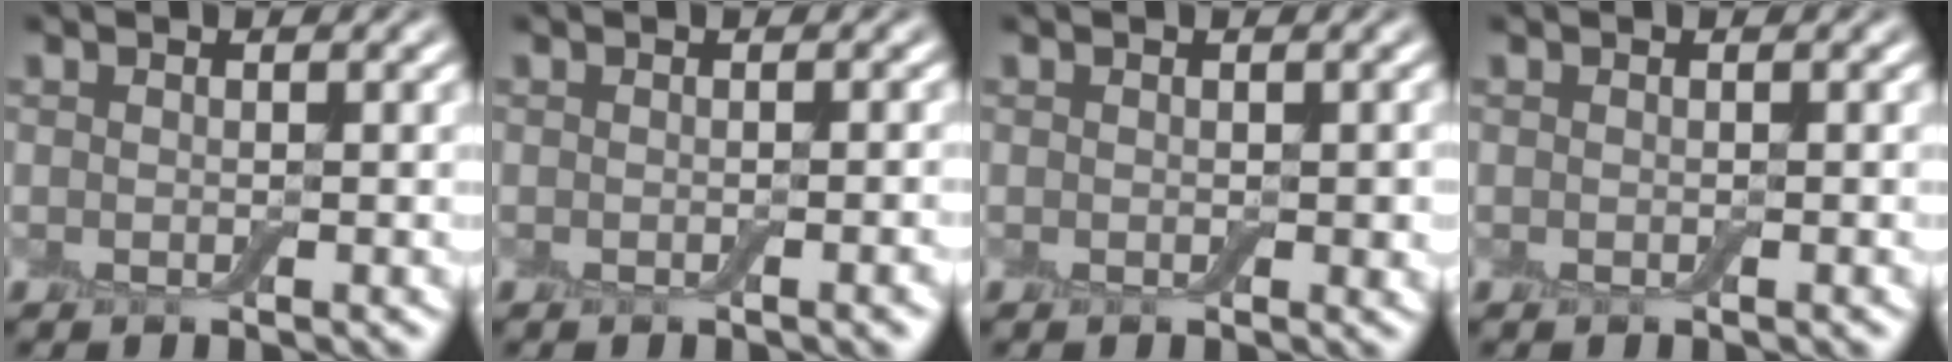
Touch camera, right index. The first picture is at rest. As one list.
[{"total": 1.5, "force": [-0.5, 0.3, 1.4], "torque": [-0.012, 0.001, -0.006]}, {"total": 0.9, "force": [0.1, 0.6, 0.6], "torque": [-0.006, -0.002, 0.000]}, {"total": 0.0}]